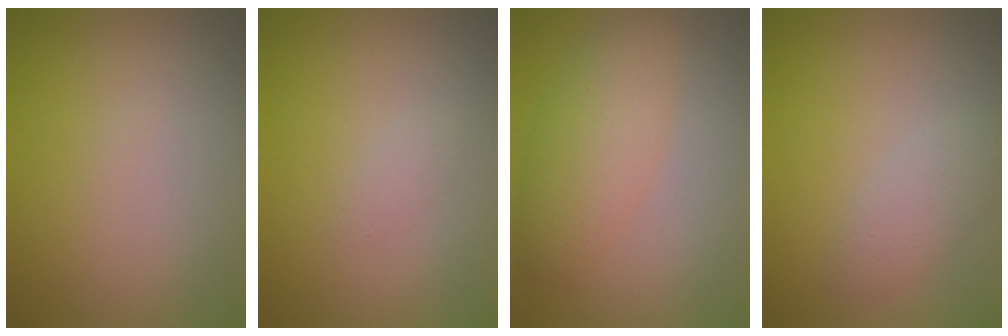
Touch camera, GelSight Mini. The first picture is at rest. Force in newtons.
{"total": 0.7, "press": 0.7, "slide": 0.0}
{"total": 4.0, "press": 4.0, "slide": 0.1}
{"total": 1.9, "press": 1.9, "slide": 0.0}